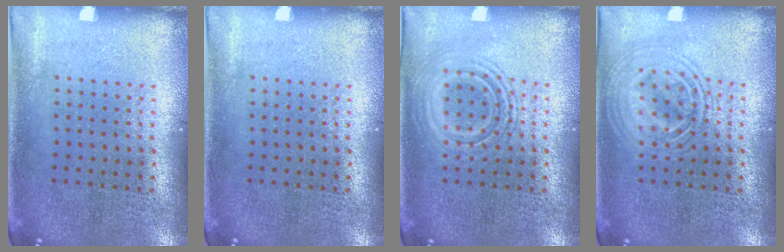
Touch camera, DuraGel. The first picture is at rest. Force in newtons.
{"total": 0.0}
{"total": 1.6, "press": 1.6, "slide": 0.3}
{"total": 3.0, "press": 3.0, "slide": 0.5}